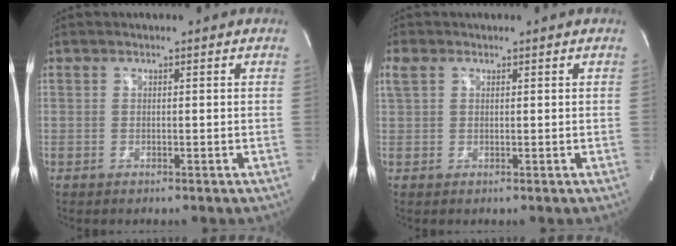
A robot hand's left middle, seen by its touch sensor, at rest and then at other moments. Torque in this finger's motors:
{"motor_torque": [2.08, -0.06, 1.05, 0.21]}